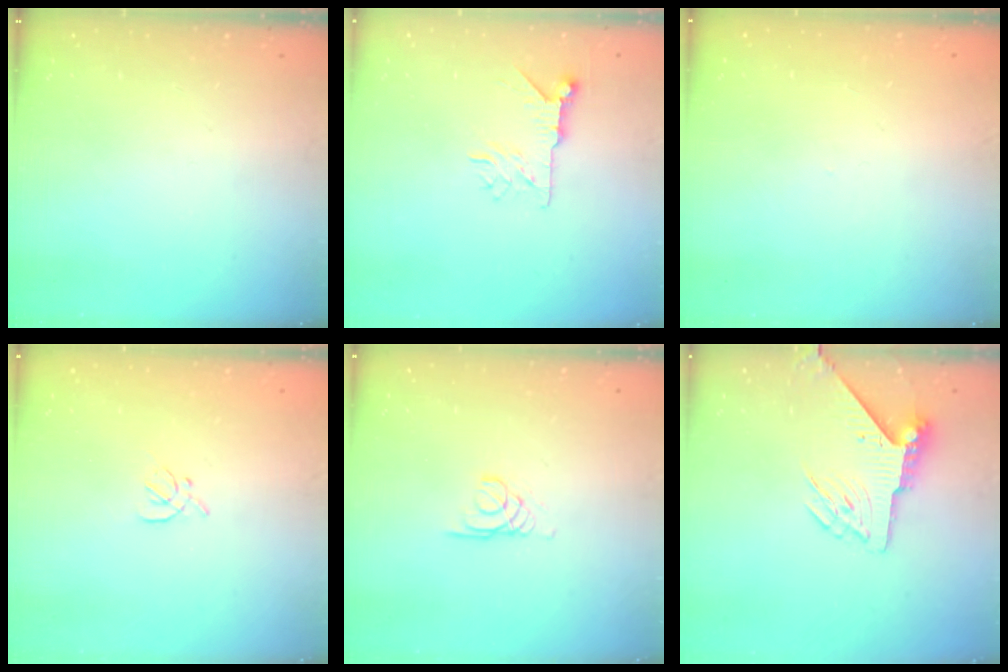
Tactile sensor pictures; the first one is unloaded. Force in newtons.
{"total": 7.3, "press": 7.3, "slide": 0.7}
{"total": 0.0}
{"total": 1.6, "press": 1.5, "slide": 0.5}
{"total": 1.7, "press": 1.7, "slide": 0.1}
{"total": 5.9, "press": 5.8, "slide": 0.7}